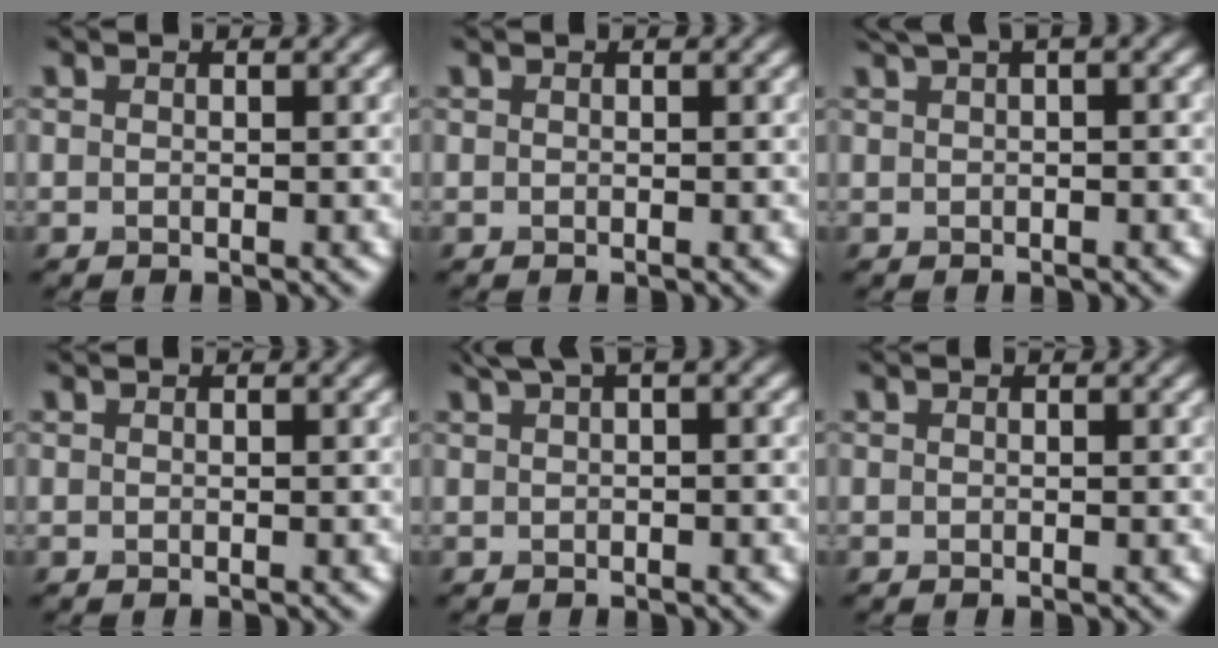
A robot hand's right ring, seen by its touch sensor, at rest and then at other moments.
{"total": 0.0}
{"total": 3.6, "force": [2.0, 1.1, 2.8], "torque": [-0.042, 0.017, 0.027]}
{"total": 0.0}
{"total": 2.7, "force": [1.6, 0.6, 2.1], "torque": [-0.032, 0.008, 0.026]}
{"total": 0.0}